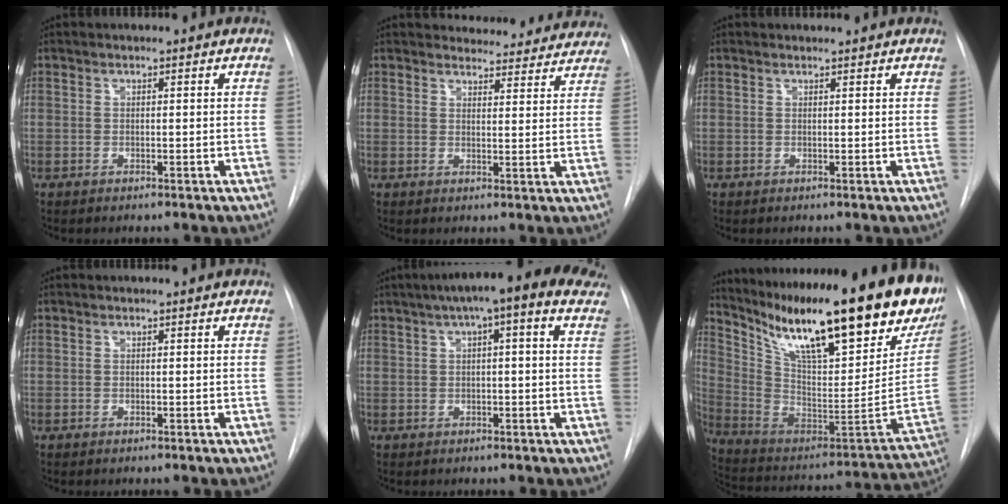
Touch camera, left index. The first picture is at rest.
{"total": 15.1, "force": [14.3, 4.4, 2.2], "torque": [0.002, -0.016, 0.151]}
{"total": 1.6, "force": [1.6, 0.2, 0.2], "torque": [-0.012, 0.014, 0.020]}
{"total": 0.0}
{"total": 11.8, "force": [7.4, 2.3, 8.9], "torque": [-0.132, 0.046, 0.087]}
{"total": 33.2, "force": [23.3, 6.9, 22.7], "torque": [-0.379, -0.045, 0.341]}